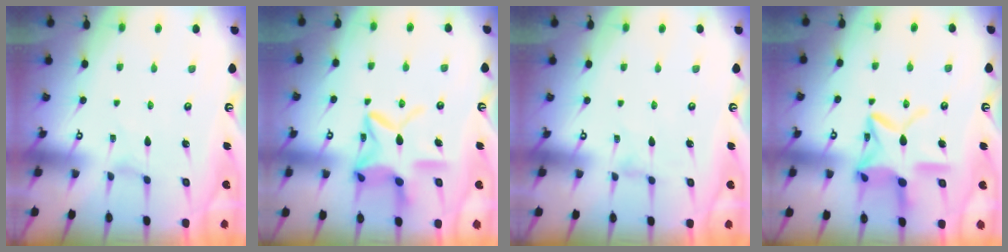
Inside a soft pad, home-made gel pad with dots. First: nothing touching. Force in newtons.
{"total": 16.0, "press": 15.9, "slide": 1.3}
{"total": 0.0}
{"total": 16.3, "press": 16.3, "slide": 1.1}